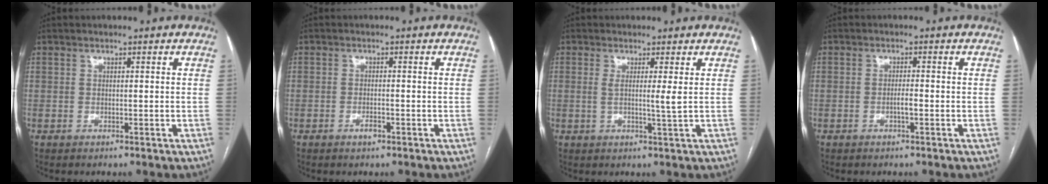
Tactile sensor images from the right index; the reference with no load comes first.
{"total": 1.6, "force": [-0.9, 0.5, 1.2], "torque": [-0.023, 0.000, -0.012]}
{"total": 3.0, "force": [0.6, -0.5, 2.9], "torque": [-0.055, -0.006, 0.010]}
{"total": 1.5, "force": [-0.5, 0.2, 1.4], "torque": [-0.024, 0.001, -0.009]}